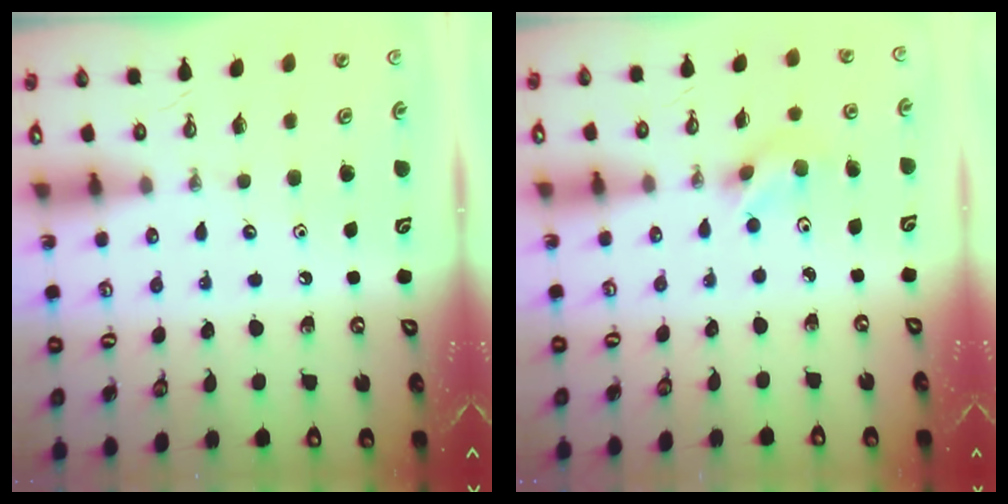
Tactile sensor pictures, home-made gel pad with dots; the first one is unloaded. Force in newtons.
{"total": 3.6, "press": 2.9, "slide": 2.1}